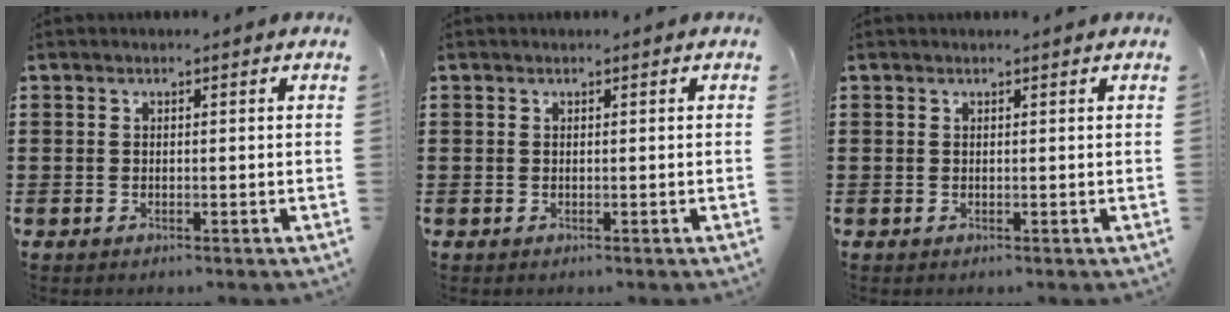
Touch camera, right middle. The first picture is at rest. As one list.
[{"total": 0.0}, {"total": 0.0}]